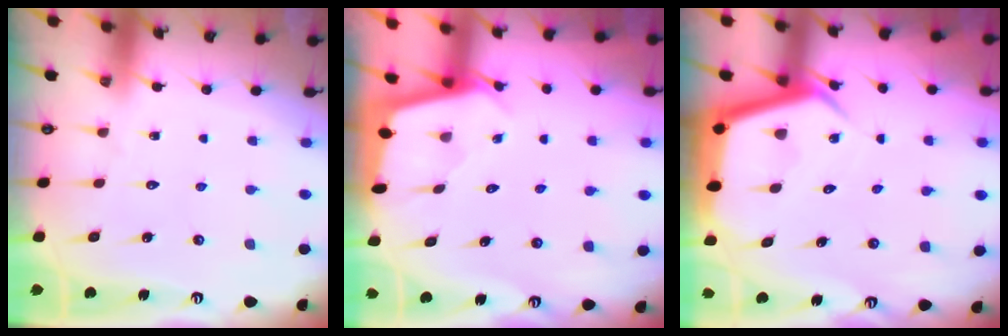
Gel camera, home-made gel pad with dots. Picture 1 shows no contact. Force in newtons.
{"total": 1.9, "press": 1.9, "slide": 0.2}
{"total": 5.5, "press": 5.5, "slide": 0.3}